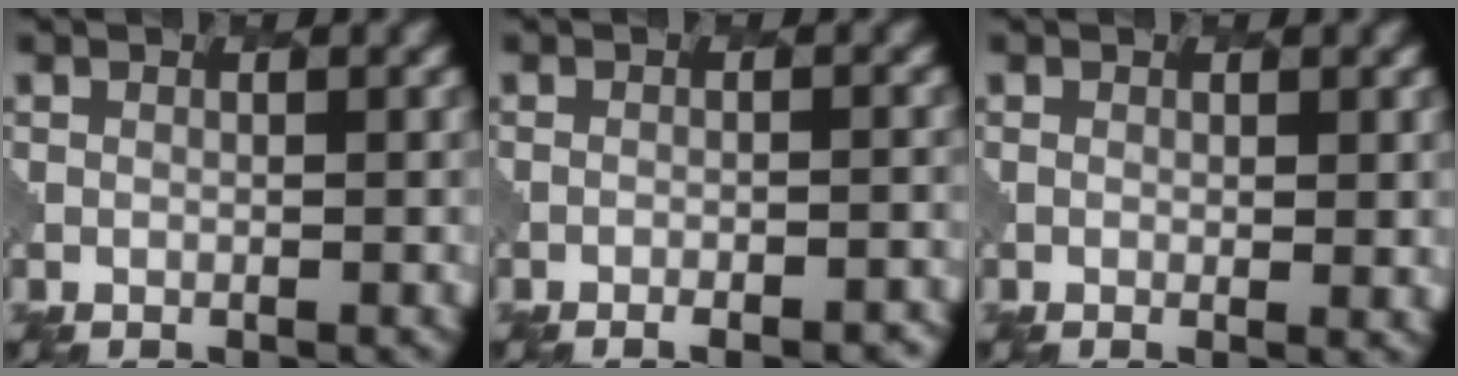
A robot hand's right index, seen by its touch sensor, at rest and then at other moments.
{"total": 4.1, "force": [-3.1, 1.5, 2.2], "torque": [-0.005, 0.011, -0.033]}
{"total": 1.3, "force": [0.4, 0.3, 1.2], "torque": [-0.017, -0.006, 0.007]}